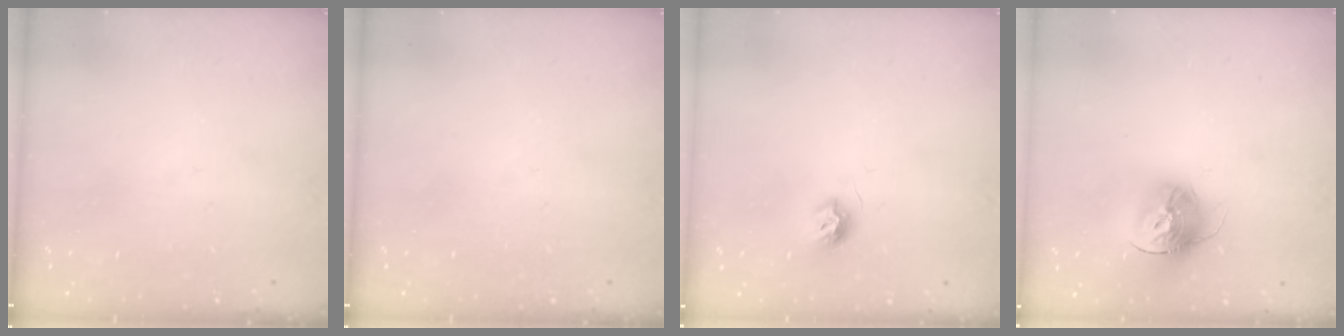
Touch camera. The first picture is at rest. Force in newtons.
{"total": 0.0}
{"total": 7.4, "press": 7.4, "slide": 0.1}
{"total": 15.1, "press": 15.0, "slide": 1.5}